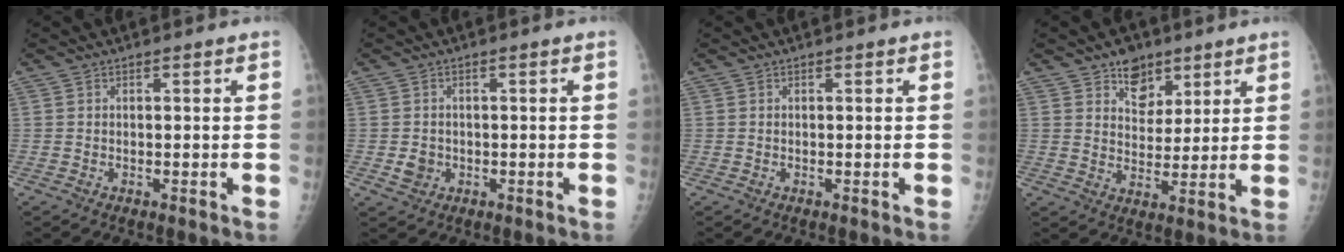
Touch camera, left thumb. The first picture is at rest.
{"total": 2.6, "force": [-0.5, 2.3, 1.1], "torque": [-0.008, 0.003, -0.004]}
{"total": 0.0}
{"total": 7.4, "force": [4.8, 4.9, 2.8], "torque": [-0.010, -0.026, 0.078]}